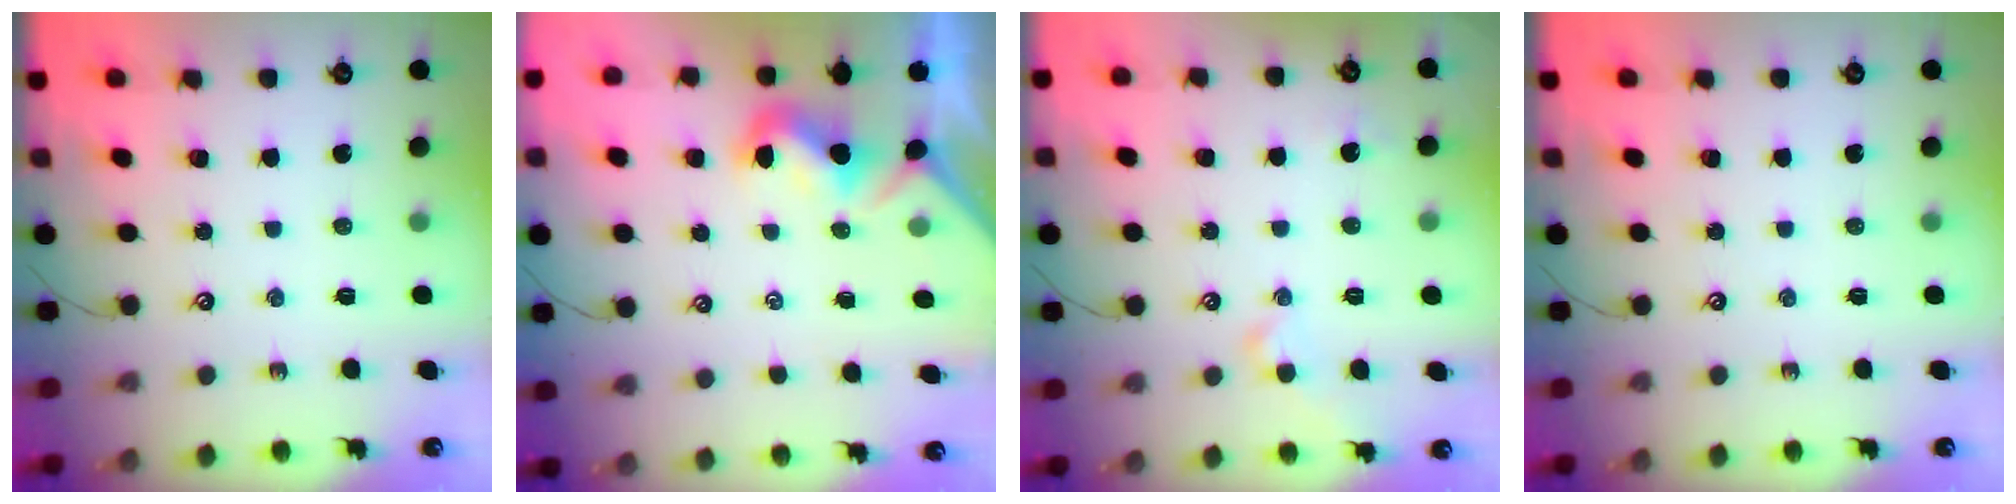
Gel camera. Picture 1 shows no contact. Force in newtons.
{"total": 1.0, "press": 0.8, "slide": 0.5}
{"total": 1.1, "press": 1.1, "slide": 0.4}
{"total": 0.0}